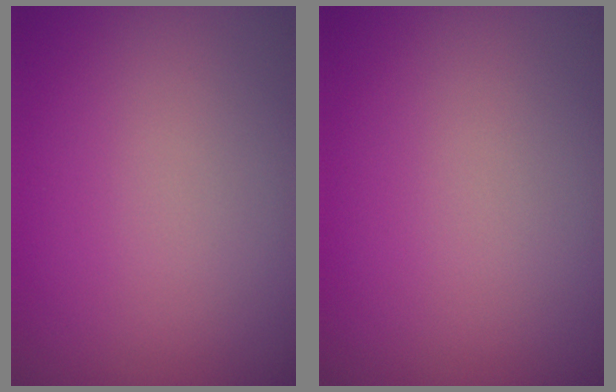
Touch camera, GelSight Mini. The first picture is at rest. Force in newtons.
{"total": 0.0}